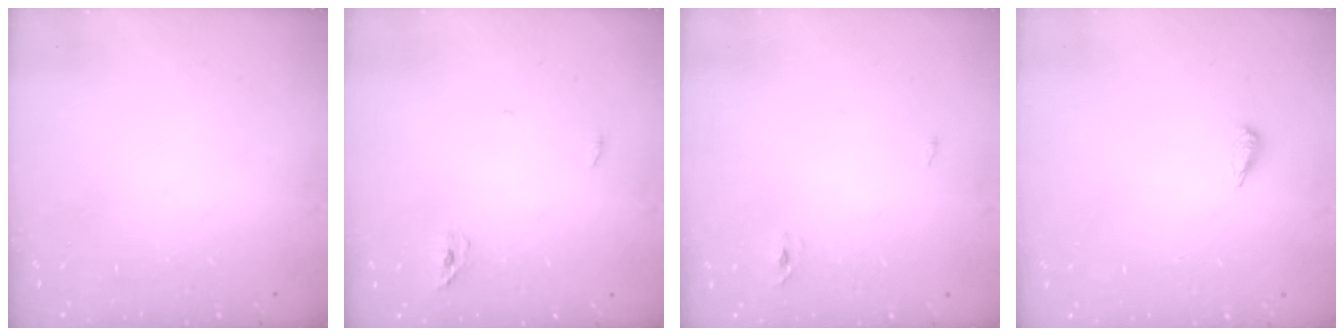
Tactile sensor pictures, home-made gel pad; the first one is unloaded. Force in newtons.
{"total": 2.1, "press": 1.9, "slide": 1.0}
{"total": 2.4, "press": 2.1, "slide": 1.0}
{"total": 2.2, "press": 2.2, "slide": 0.4}